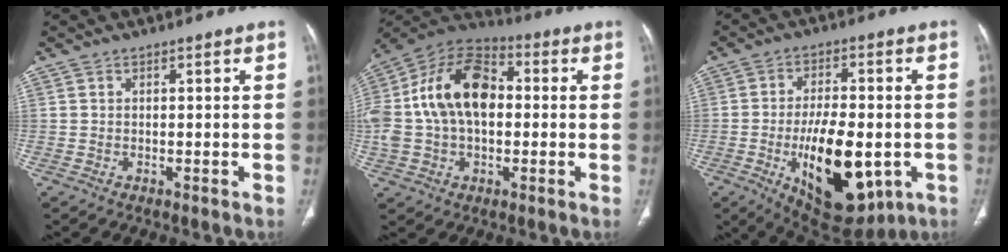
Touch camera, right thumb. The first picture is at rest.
{"total": 20.7, "force": [1.3, 13.2, 15.8], "torque": [-0.307, 0.034, 0.019]}
{"total": 19.1, "force": [-5.0, 9.1, 16.0], "torque": [-0.235, 0.002, -0.056]}